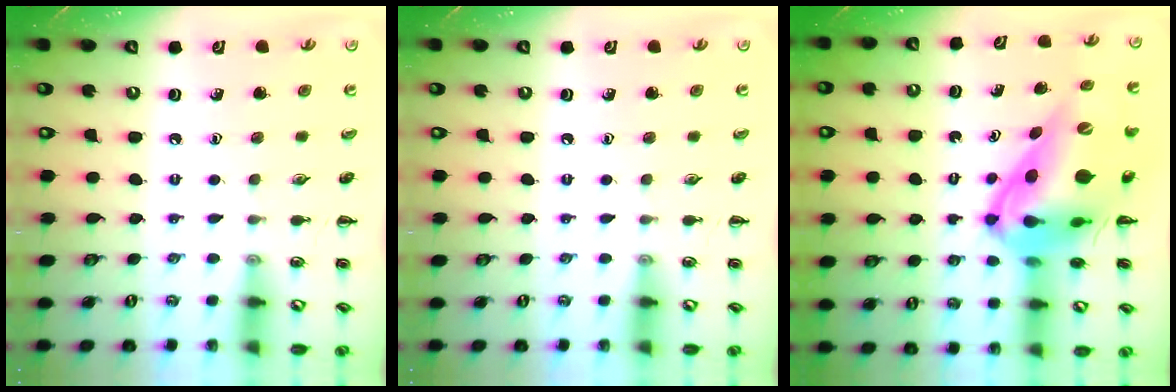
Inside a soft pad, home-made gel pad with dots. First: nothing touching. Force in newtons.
{"total": 0.0}
{"total": 16.4, "press": 15.7, "slide": 4.4}